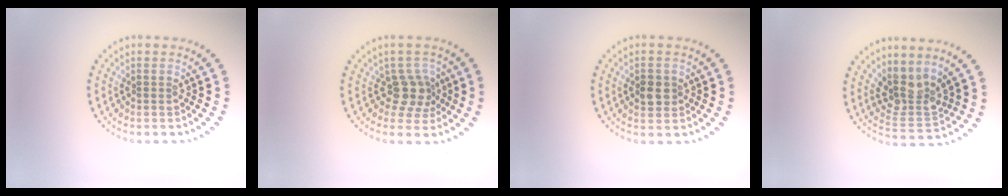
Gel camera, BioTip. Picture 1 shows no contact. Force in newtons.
{"total": 2.8, "press": 2.2, "slide": 1.7}
{"total": 2.0, "press": 1.9, "slide": 0.4}
{"total": 3.7, "press": 3.0, "slide": 2.2}